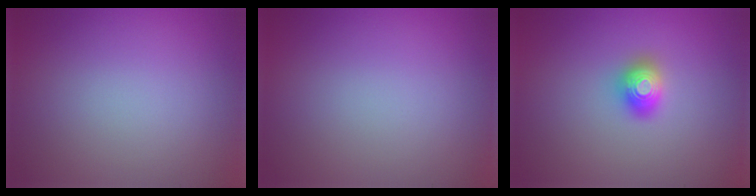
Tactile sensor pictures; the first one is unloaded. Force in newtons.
{"total": 0.0}
{"total": 2.0, "press": 2.0, "slide": 0.2}